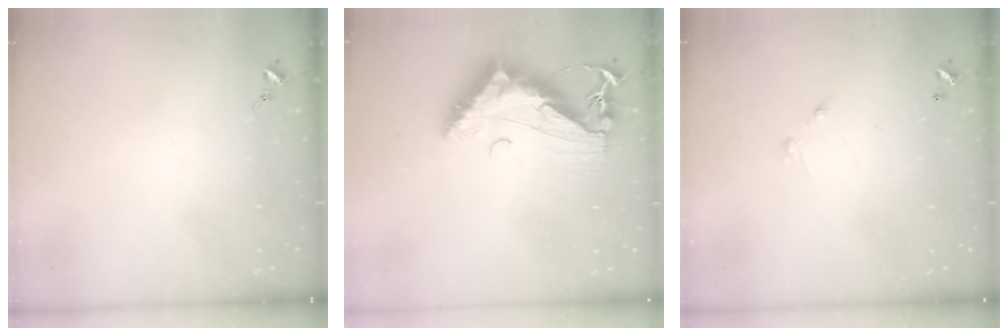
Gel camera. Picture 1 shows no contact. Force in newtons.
{"total": 14.4, "press": 14.3, "slide": 1.4}
{"total": 4.5, "press": 4.5, "slide": 0.3}